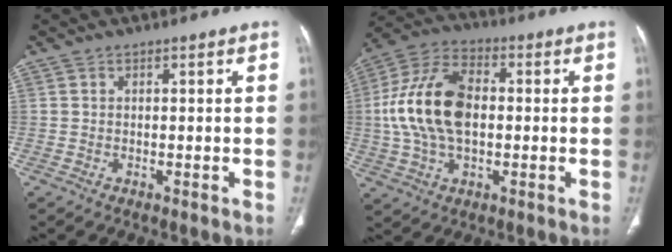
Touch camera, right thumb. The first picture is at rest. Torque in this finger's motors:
{"motor_torque": [0.81, 2.90, 1.82, -0.54, 0.21]}